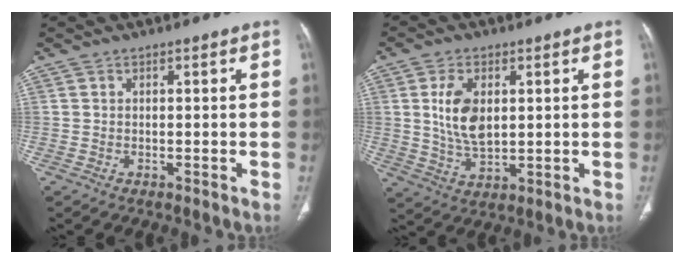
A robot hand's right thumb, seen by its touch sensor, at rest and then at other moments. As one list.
[{"total": 8.9, "force": [1.6, 5.0, 7.1], "torque": [-0.130, -0.011, 0.040]}]